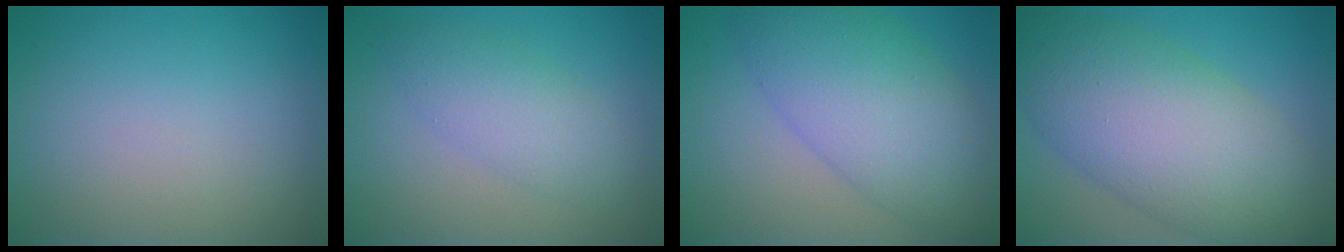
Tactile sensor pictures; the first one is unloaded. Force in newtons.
{"total": 3.6, "press": 3.6, "slide": 0.2}
{"total": 8.1, "press": 8.1, "slide": 0.1}
{"total": 11.1, "press": 11.1, "slide": 0.2}